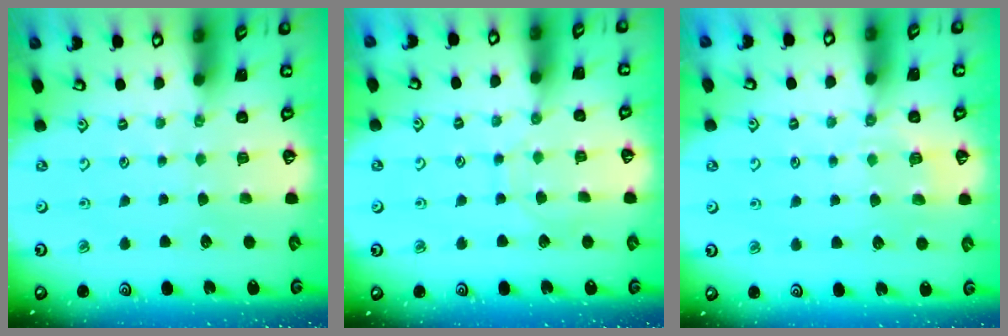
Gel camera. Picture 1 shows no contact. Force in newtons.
{"total": 4.6, "press": 4.6, "slide": 0.4}
{"total": 4.5, "press": 4.4, "slide": 1.1}